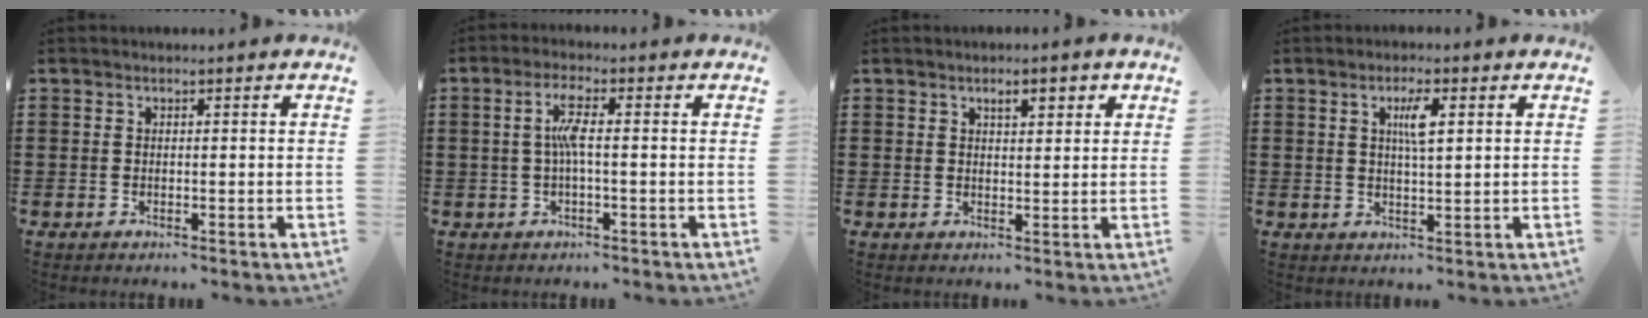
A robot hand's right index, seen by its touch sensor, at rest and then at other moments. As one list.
[{"total": 4.2, "force": [-0.1, 0.6, 4.1], "torque": [-0.085, 0.002, -0.009]}, {"total": 2.5, "force": [1.3, 0.9, 2.0], "torque": [-0.025, 0.000, 0.017]}, {"total": 3.8, "force": [1.1, 0.9, 3.5], "torque": [-0.065, 0.006, 0.013]}]